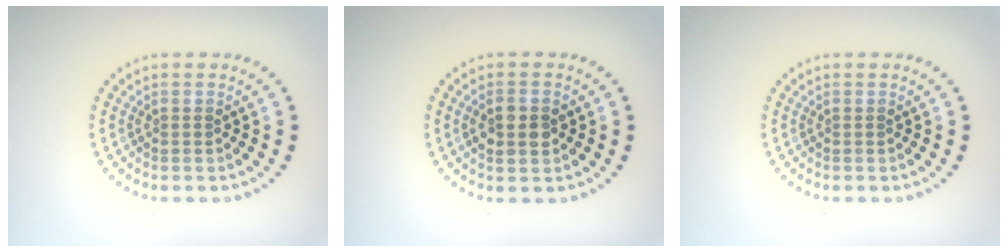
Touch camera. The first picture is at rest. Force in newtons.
{"total": 2.2, "press": 2.2, "slide": 0.1}
{"total": 0.0}